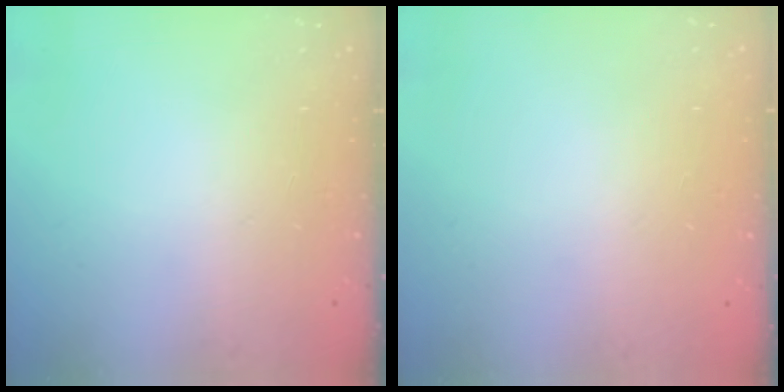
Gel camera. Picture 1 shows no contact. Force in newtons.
{"total": 0.5, "press": 0.5, "slide": 0.1}